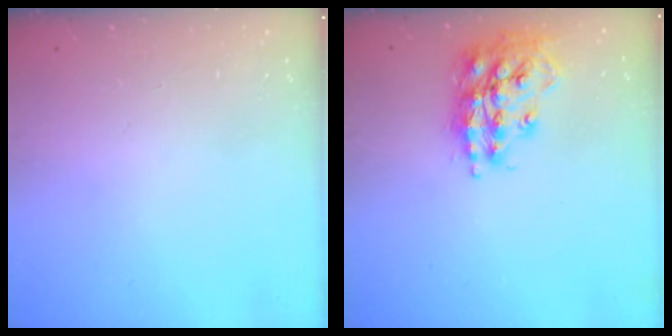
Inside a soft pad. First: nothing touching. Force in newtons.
{"total": 17.1, "press": 17.0, "slide": 1.5}